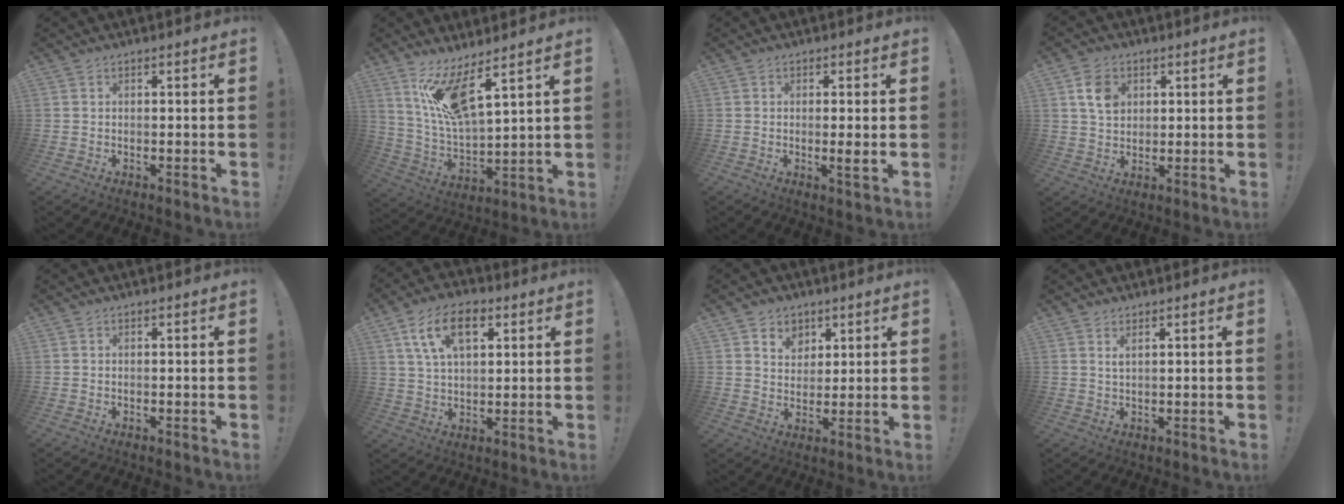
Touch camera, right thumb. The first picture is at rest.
{"total": 13.3, "force": [8.6, 2.8, 9.7], "torque": [-0.188, -0.044, 0.148]}
{"total": 3.5, "force": [-0.1, -0.3, 3.4], "torque": [-0.058, -0.008, -0.003]}
{"total": 7.9, "force": [2.8, 6.1, 4.2], "torque": [-0.058, 0.001, 0.054]}
{"total": 0.0}
{"total": 12.9, "force": [5.5, 7.2, 9.2], "torque": [-0.160, 0.002, 0.100]}
{"total": 6.4, "force": [3.6, 5.2, 0.9], "torque": [-0.003, -0.027, 0.067]}
{"total": 1.6, "force": [1.0, 0.2, 1.2], "torque": [-0.023, -0.001, 0.018]}